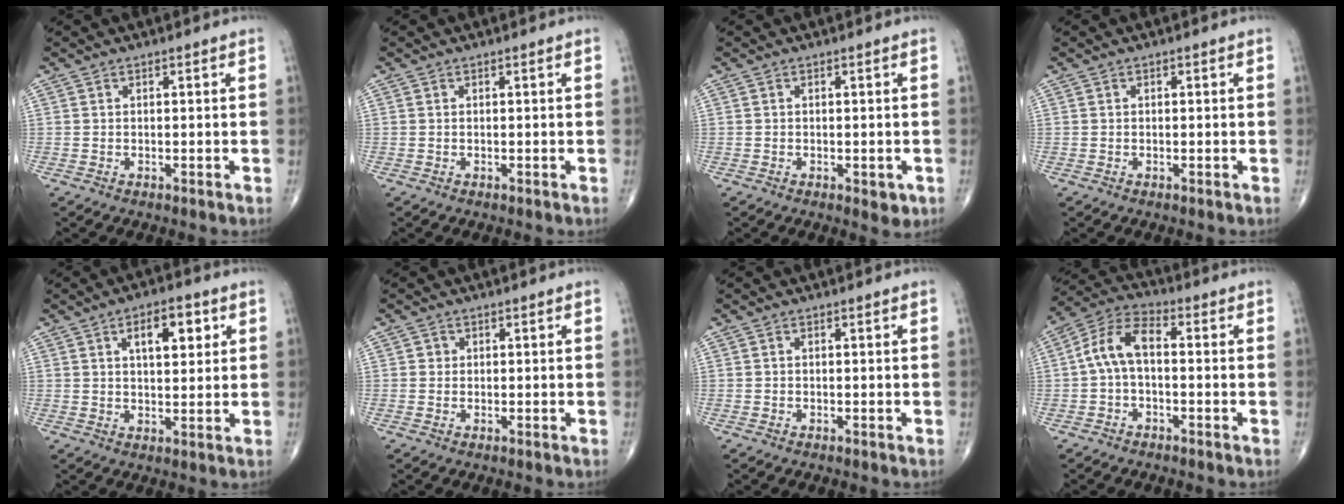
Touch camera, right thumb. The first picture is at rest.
{"total": 0.0}
{"total": 2.6, "force": [-0.9, 1.3, 2.1], "torque": [-0.014, -0.002, -0.008]}
{"total": 0.0}
{"total": 7.9, "force": [3.0, 3.8, 6.3], "torque": [-0.070, -0.007, 0.042]}
{"total": 0.7, "force": [0.1, 0.6, 0.1], "torque": [0.002, 0.001, 0.002]}
{"total": 0.0}
{"total": 8.2, "force": [-0.3, 4.3, 7.0], "torque": [-0.133, 0.032, -0.018]}